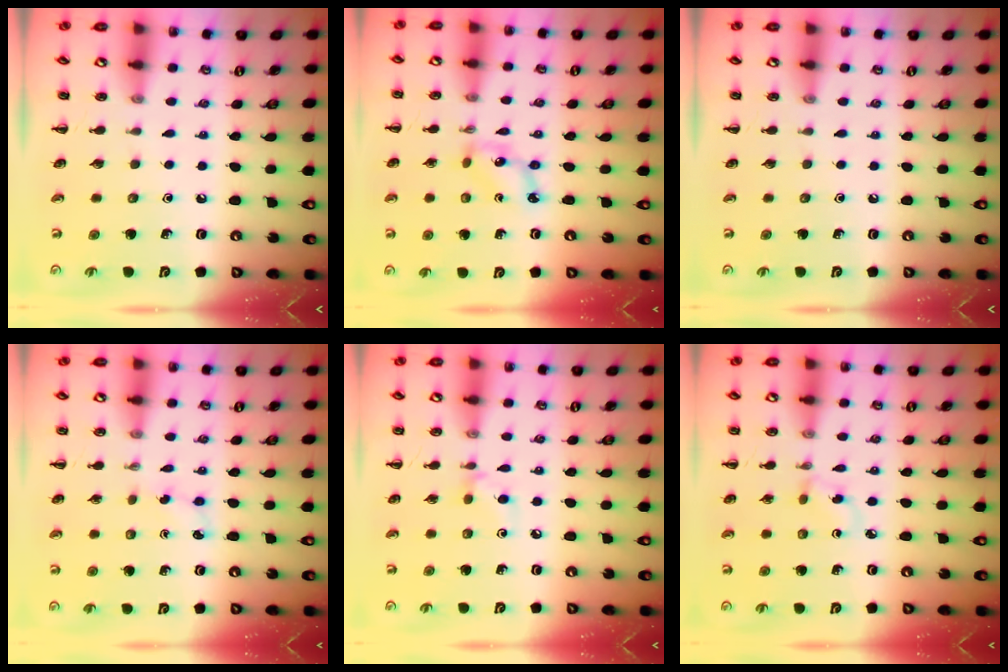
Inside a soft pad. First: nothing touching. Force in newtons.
{"total": 3.9, "press": 3.8, "slide": 0.9}
{"total": 0.0}
{"total": 3.0, "press": 2.8, "slide": 0.9}
{"total": 4.7, "press": 4.5, "slide": 1.4}
{"total": 2.6, "press": 2.3, "slide": 1.1}